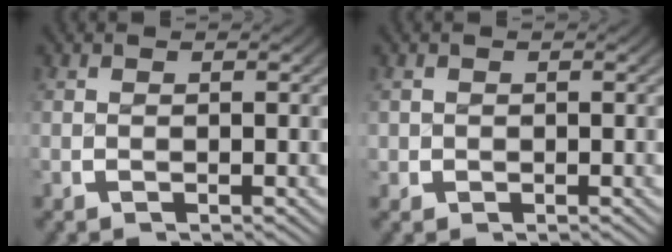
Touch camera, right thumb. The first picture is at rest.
{"total": 0.8, "force": [0.0, 0.7, -0.3], "torque": [0.003, -0.013, 0.007]}